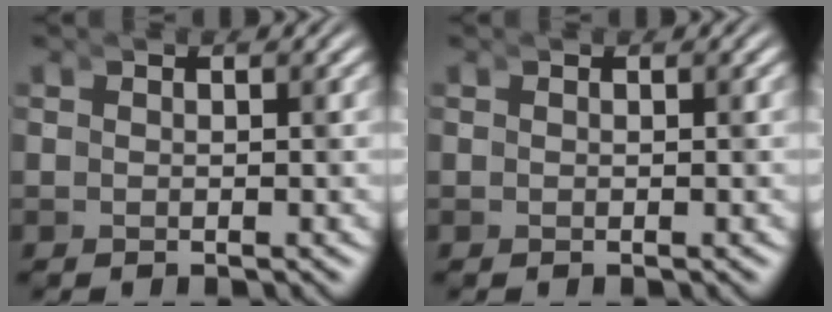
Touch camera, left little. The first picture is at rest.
{"total": 0.0}